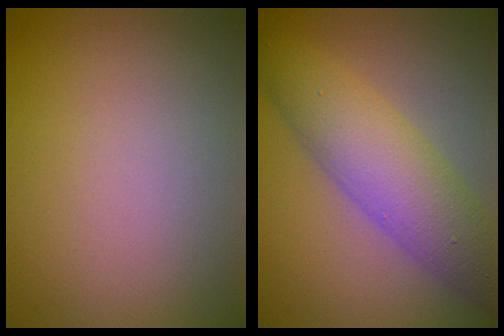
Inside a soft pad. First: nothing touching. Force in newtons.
{"total": 6.5, "press": 6.5, "slide": 0.2}